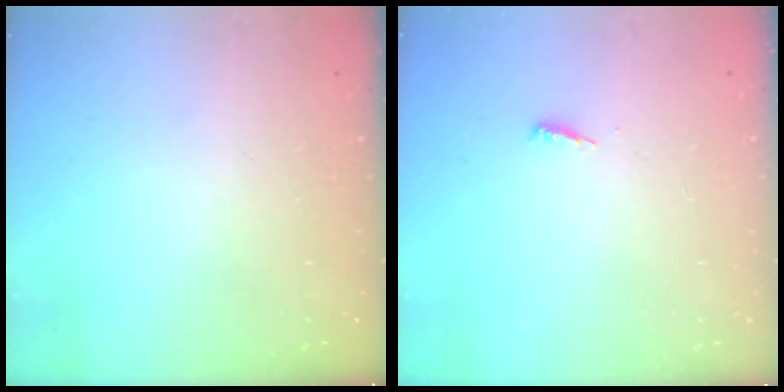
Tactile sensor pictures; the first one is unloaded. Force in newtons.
{"total": 3.5, "press": 3.4, "slide": 0.3}